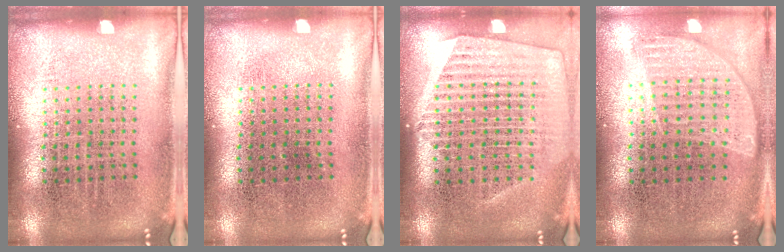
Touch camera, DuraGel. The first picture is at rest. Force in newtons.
{"total": 0.0}
{"total": 1.3, "press": 1.2, "slide": 0.5}
{"total": 0.9, "press": 0.8, "slide": 0.3}